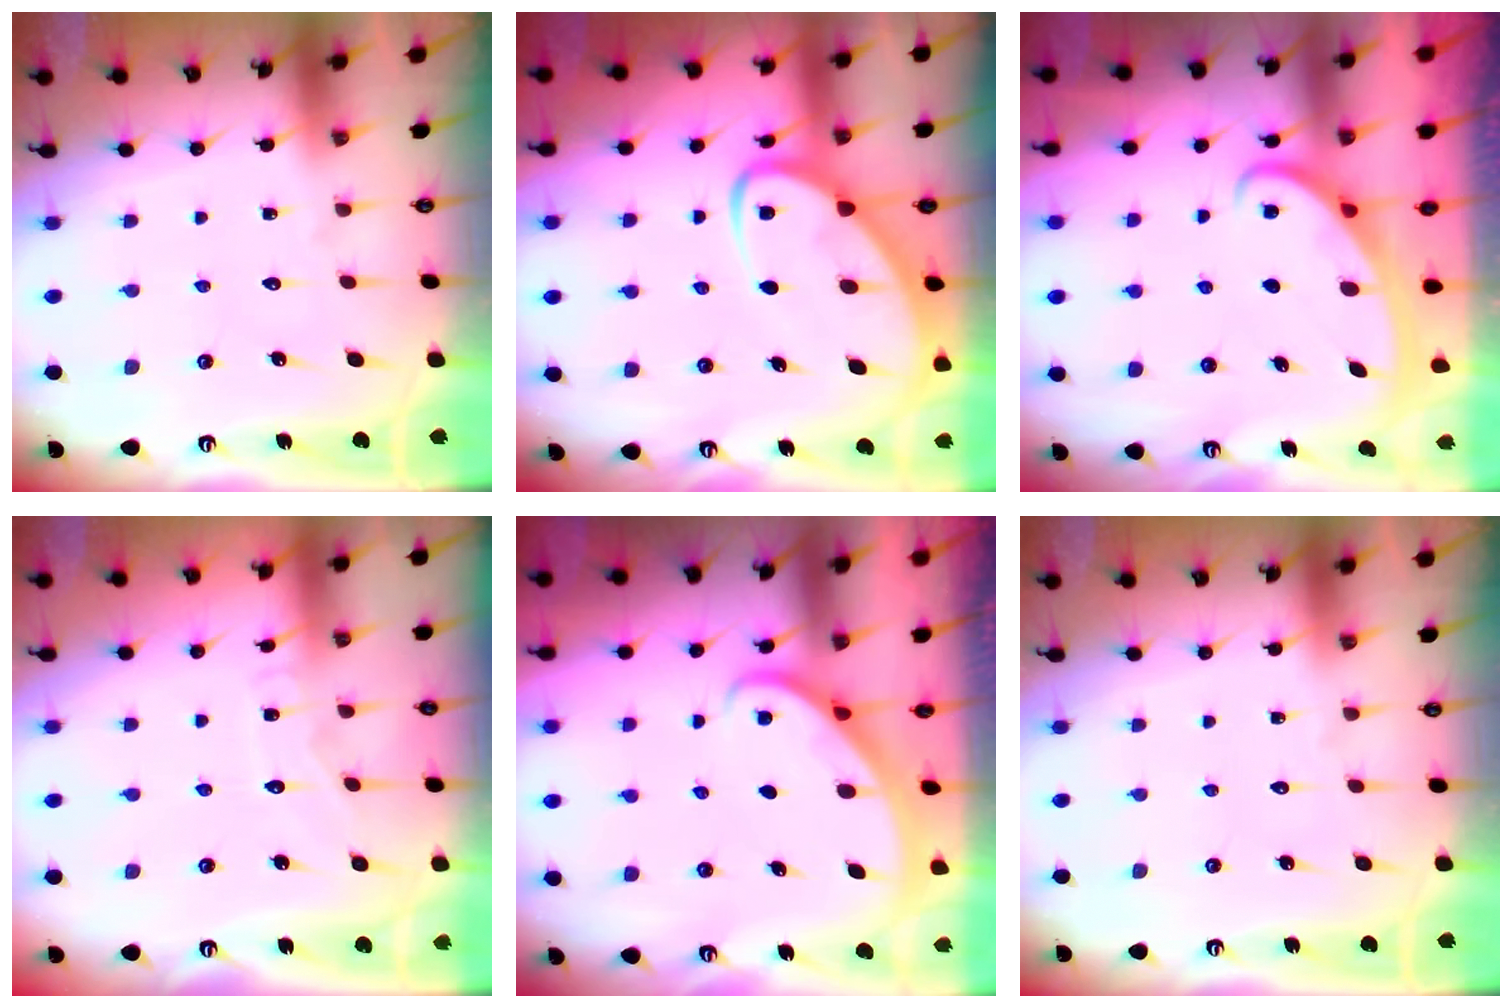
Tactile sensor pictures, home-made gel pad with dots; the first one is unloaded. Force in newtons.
{"total": 6.5, "press": 6.4, "slide": 0.7}
{"total": 2.6, "press": 2.6, "slide": 0.4}
{"total": 4.5, "press": 4.5, "slide": 0.1}
{"total": 2.1, "press": 2.1, "slide": 0.2}
{"total": 0.0}